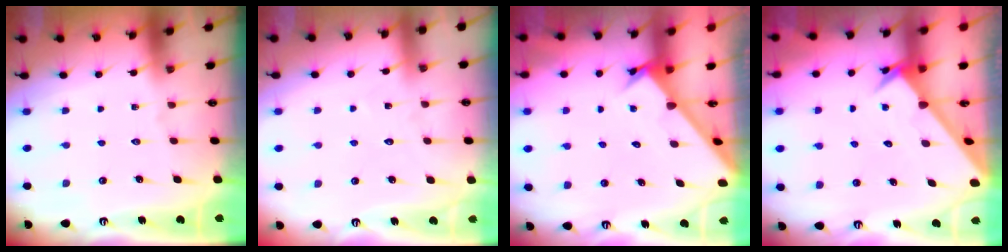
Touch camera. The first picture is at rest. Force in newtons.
{"total": 3.1, "press": 3.1, "slide": 0.3}
{"total": 2.7, "press": 2.7, "slide": 0.3}
{"total": 2.9, "press": 2.9, "slide": 0.1}